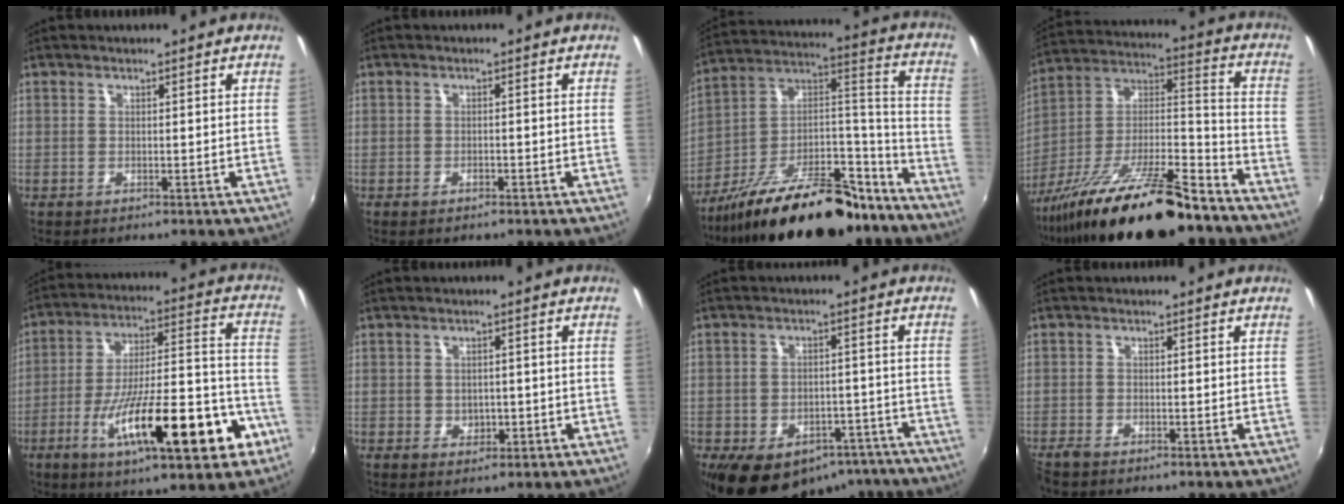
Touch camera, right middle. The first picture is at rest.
{"total": 0.6, "force": [-0.5, 0.2, 0.2], "torque": [-0.005, -0.002, -0.011]}
{"total": 26.4, "force": [-19.7, 10.0, 14.5], "torque": [-0.224, 0.034, -0.294]}
{"total": 24.9, "force": [-18.0, 5.8, 16.2], "torque": [-0.279, -0.021, -0.292]}
{"total": 24.1, "force": [-11.0, 6.1, 20.5], "torque": [-0.325, -0.020, -0.170]}
{"total": 3.1, "force": [-0.6, 2.5, 1.7], "torque": [-0.027, 0.001, -0.004]}
{"total": 17.9, "force": [-12.4, 10.2, 7.8], "torque": [-0.152, 0.010, -0.143]}
{"total": 2.0, "force": [-1.8, 0.4, 0.8], "torque": [-0.021, -0.009, -0.037]}